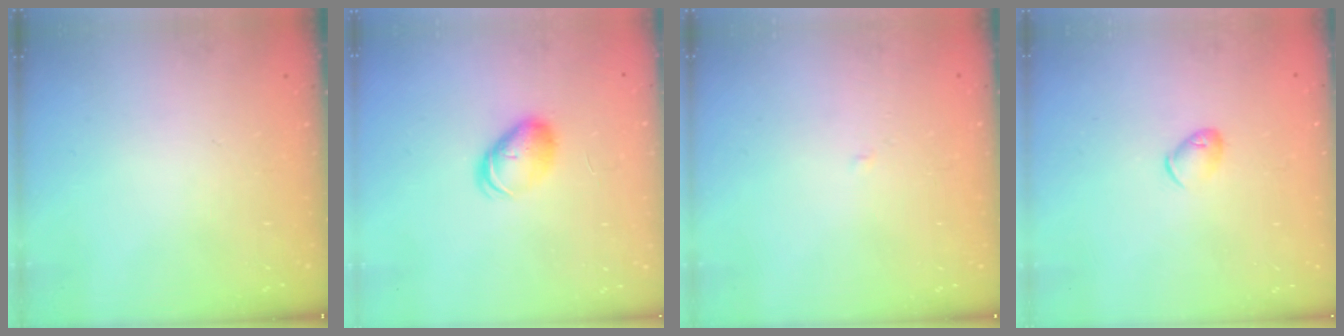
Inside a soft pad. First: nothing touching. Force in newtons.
{"total": 8.2, "press": 8.2, "slide": 0.5}
{"total": 1.9, "press": 1.9, "slide": 0.3}
{"total": 5.6, "press": 5.5, "slide": 0.9}